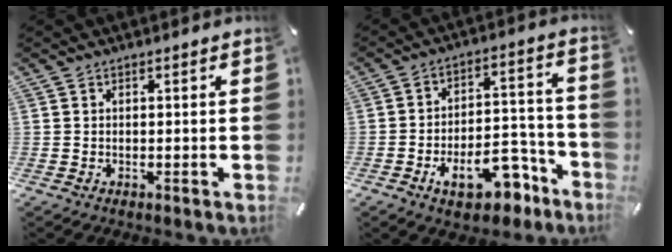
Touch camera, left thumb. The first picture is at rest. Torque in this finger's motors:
{"motor_torque": [-1.17, 2.55, 1.11, 1.15, 0.23]}